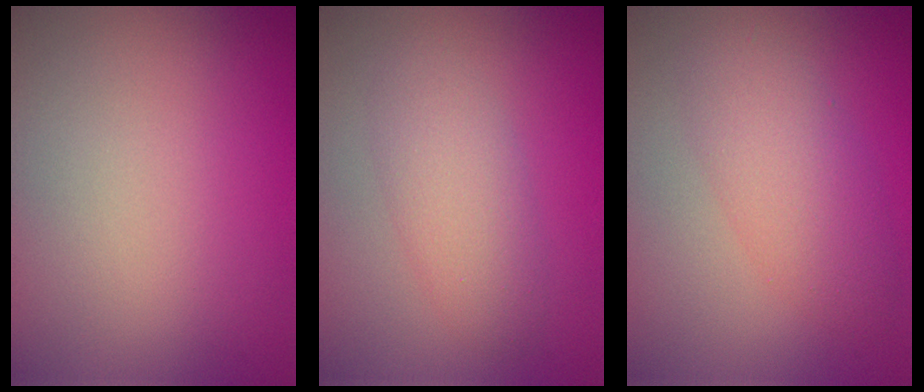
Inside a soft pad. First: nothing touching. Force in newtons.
{"total": 3.2, "press": 3.2, "slide": 0.0}
{"total": 3.8, "press": 3.8, "slide": 0.0}